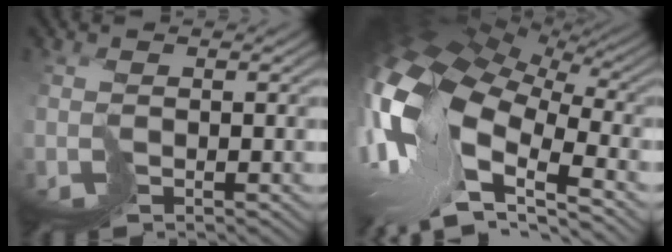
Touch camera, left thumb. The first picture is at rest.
{"total": 17.1, "force": [-3.4, 9.5, 13.9], "torque": [-0.299, -0.018, -0.042]}